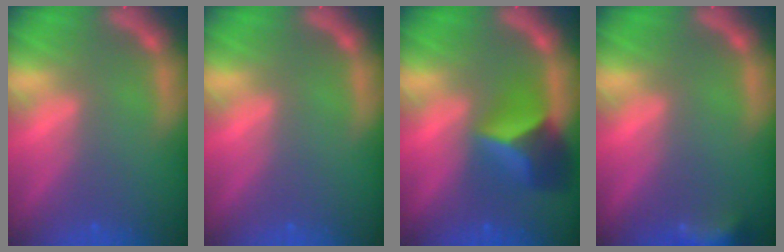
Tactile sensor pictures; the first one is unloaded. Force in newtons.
{"total": 0.0}
{"total": 6.0}
{"total": 4.4}